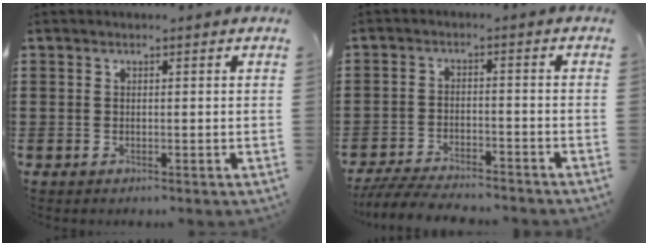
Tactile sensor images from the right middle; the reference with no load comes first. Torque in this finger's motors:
{"motor_torque": [1.10, -0.61, 0.34, 0.14]}